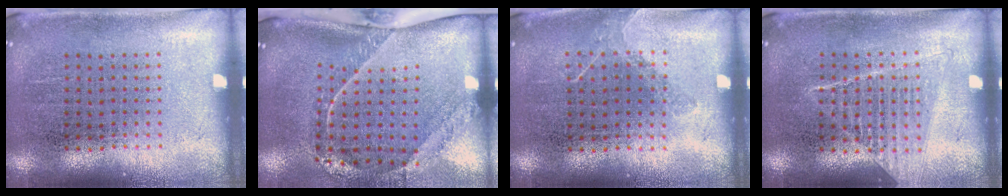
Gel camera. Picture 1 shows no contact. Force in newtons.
{"total": 2.6, "press": 1.7, "slide": 2.0}
{"total": 1.0, "press": 0.9, "slide": 0.5}
{"total": 1.1, "press": 1.0, "slide": 0.3}